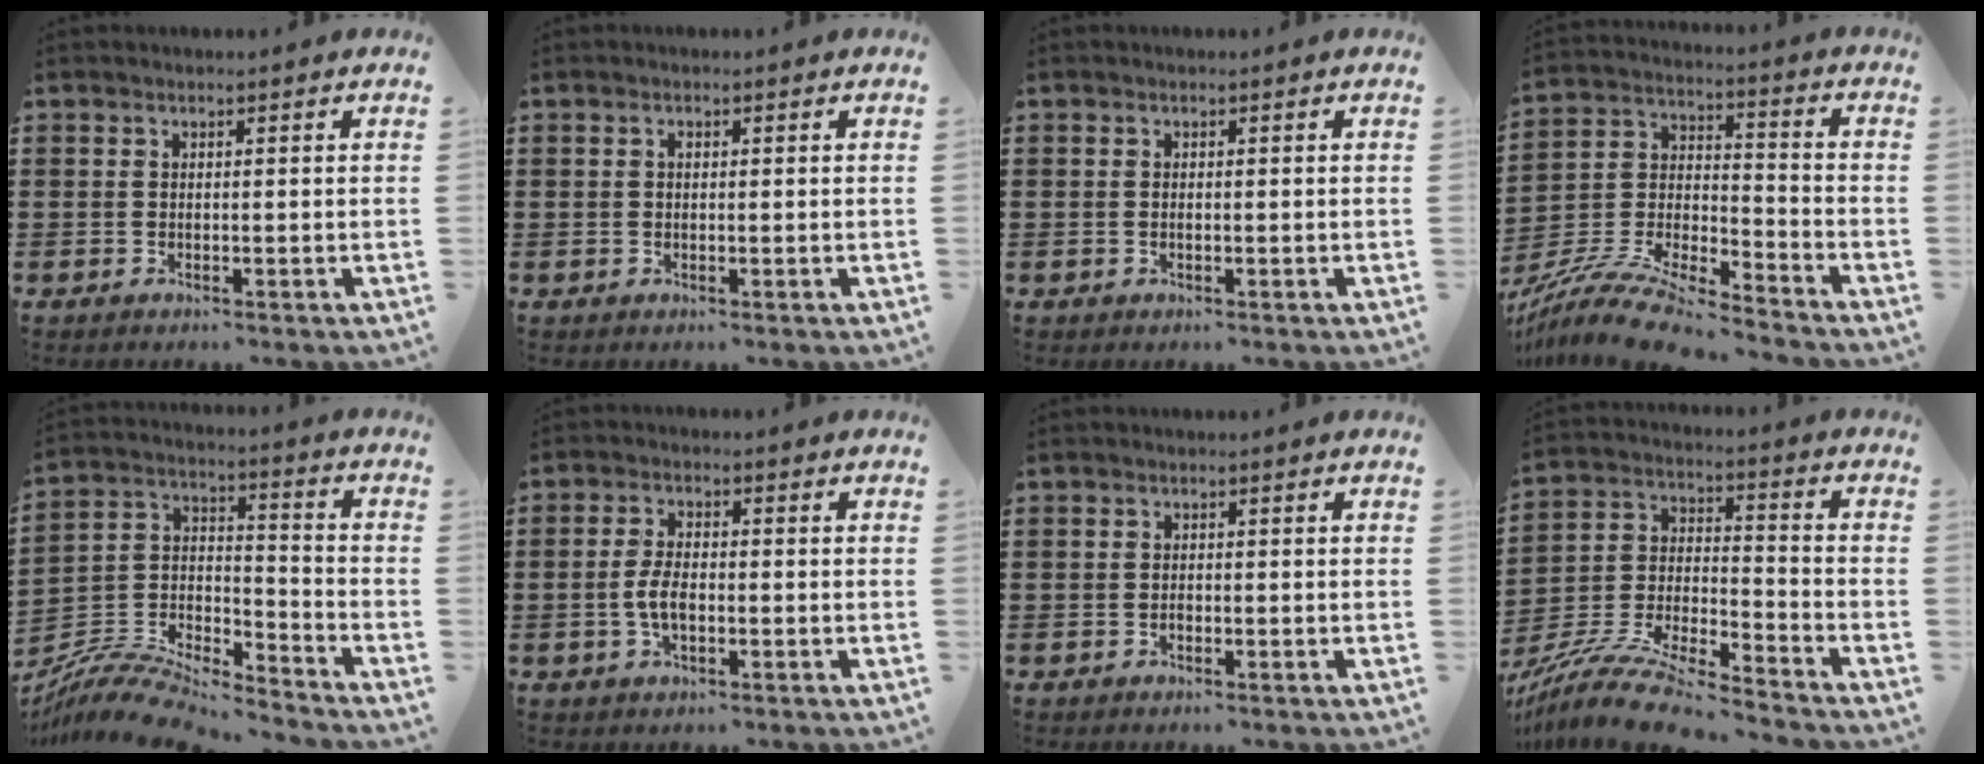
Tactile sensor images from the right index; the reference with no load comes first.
{"total": 0.6, "force": [0.0, 0.4, 0.5], "torque": [-0.011, 0.001, 0.000]}
{"total": 0.0}
{"total": 11.4, "force": [-10.4, 1.1, 4.5], "torque": [-0.098, 0.013, -0.210]}
{"total": 9.6, "force": [-9.0, 2.0, 2.8], "torque": [-0.057, 0.017, -0.180]}
{"total": 4.4, "force": [-0.9, 1.9, 3.8], "torque": [-0.090, -0.002, -0.023]}
{"total": 0.7, "force": [-0.5, 0.3, 0.3], "torque": [-0.008, -0.003, -0.008]}
{"total": 11.7, "force": [-10.6, 0.9, 4.8], "torque": [-0.101, 0.012, -0.214]}